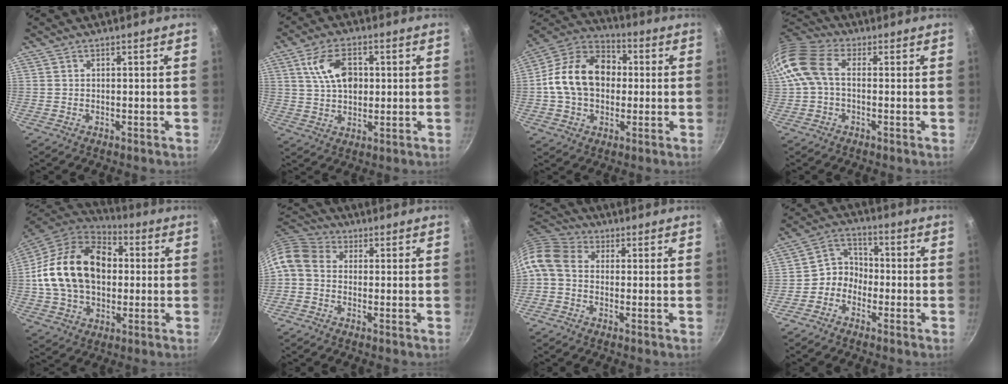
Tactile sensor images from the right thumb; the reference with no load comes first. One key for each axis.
{"total": 9.5, "fx": 2.1, "fy": 5.9, "fz": 7.2, "tx": -0.117, "ty": 0.000, "tz": 0.035}
{"total": 17.1, "fx": 0.4, "fy": 12.8, "fz": 11.3, "tx": -0.161, "ty": 0.036, "tz": -0.010}
{"total": 10.3, "fx": 0.2, "fy": 6.8, "fz": 7.7, "tx": -0.151, "ty": 0.031, "tz": -0.013}
{"total": 22.1, "fx": 1.8, "fy": 15.8, "fz": 15.4, "tx": -0.250, "ty": 0.033, "tz": 0.025}
{"total": 7.4, "fx": -0.6, "fy": 5.7, "fz": 4.6, "tx": -0.089, "ty": 0.032, "tz": -0.030}
{"total": 9.3, "fx": -0.8, "fy": 6.7, "fz": 6.3, "tx": -0.134, "ty": 0.033, "tz": -0.033}
{"total": 5.7, "fx": -2.4, "fy": 4.7, "fz": 2.1, "tx": -0.005, "ty": 0.040, "tz": -0.061}